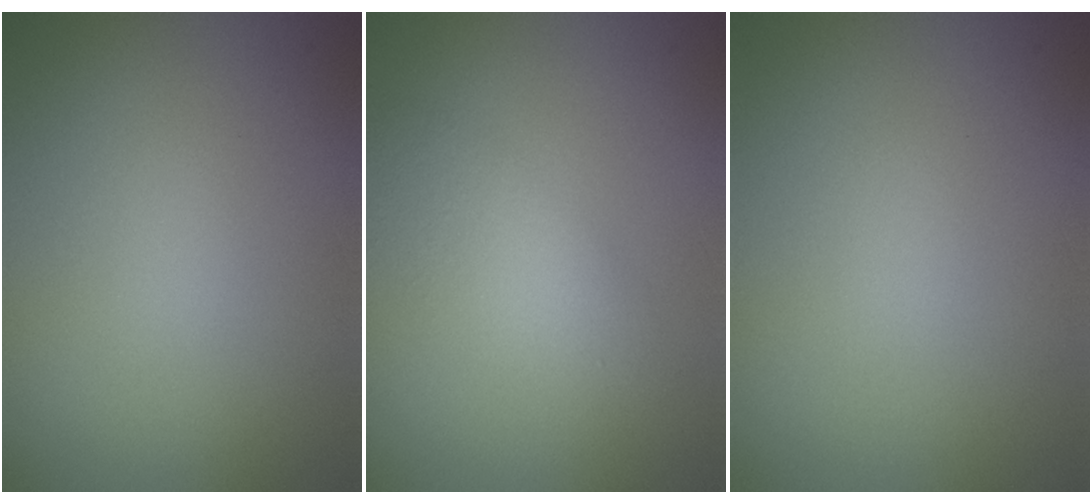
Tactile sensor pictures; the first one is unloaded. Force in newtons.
{"total": 3.0, "press": 3.0, "slide": 0.1}
{"total": 0.0}